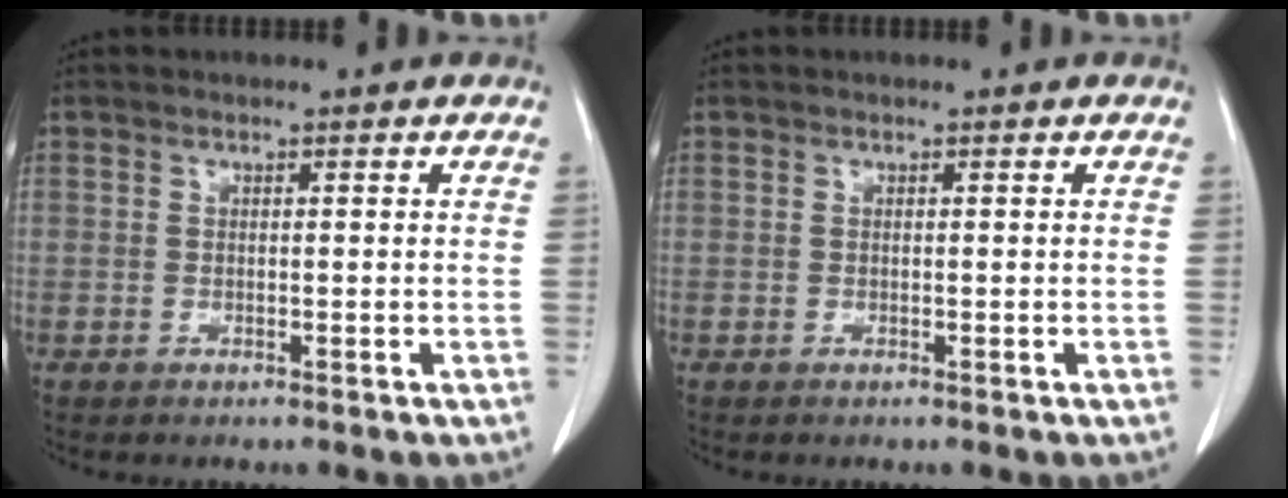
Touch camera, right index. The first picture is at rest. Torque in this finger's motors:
{"motor_torque": [0.00, 0.00, 0.00, 0.00]}